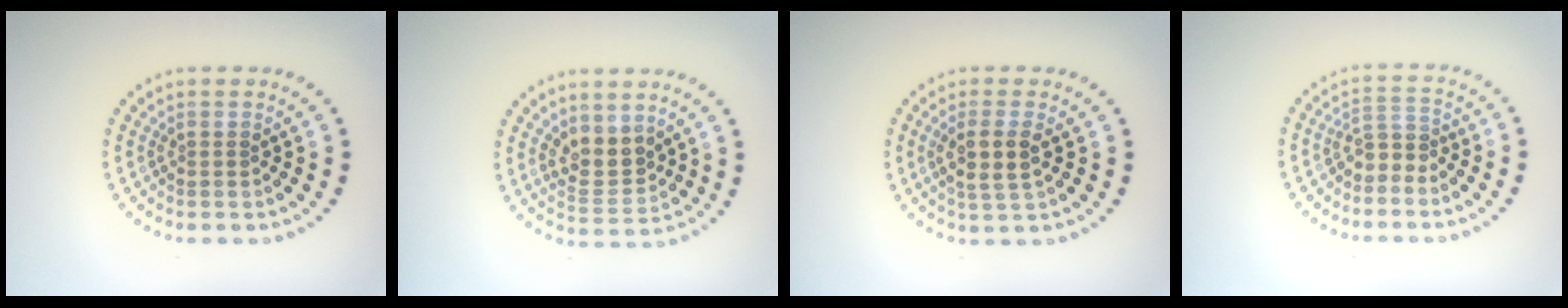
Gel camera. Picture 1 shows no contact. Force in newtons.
{"total": 3.0, "press": 2.7, "slide": 1.2}
{"total": 2.9, "press": 2.6, "slide": 1.3}
{"total": 1.9, "press": 1.5, "slide": 1.3}